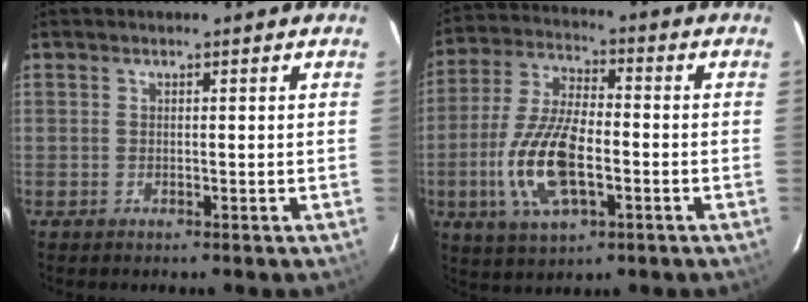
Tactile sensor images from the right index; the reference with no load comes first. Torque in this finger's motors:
{"motor_torque": [1.92, -0.22, 0.46, 0.16]}